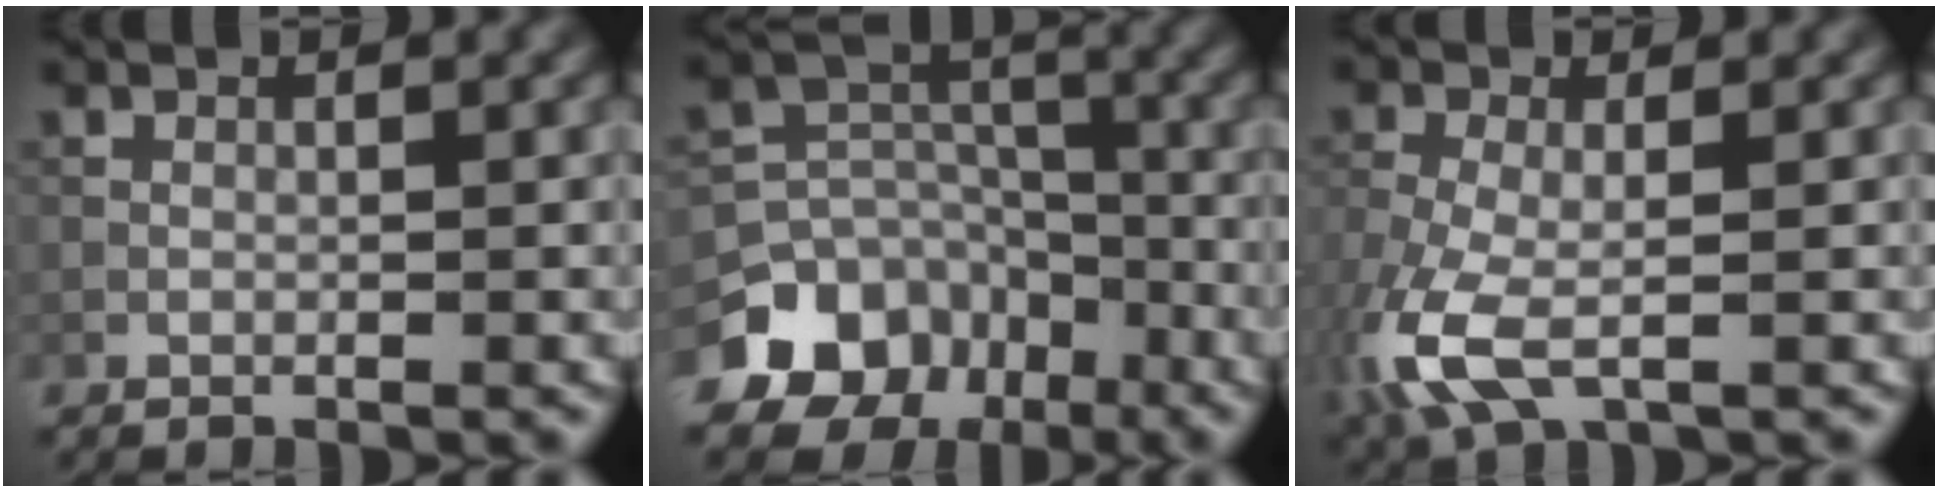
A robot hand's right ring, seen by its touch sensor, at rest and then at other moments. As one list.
[{"total": 11.3, "force": [-7.4, 8.2, 2.3], "torque": [-0.050, 0.002, -0.128]}, {"total": 6.5, "force": [-2.4, 3.0, 5.2], "torque": [-0.146, -0.016, -0.056]}]